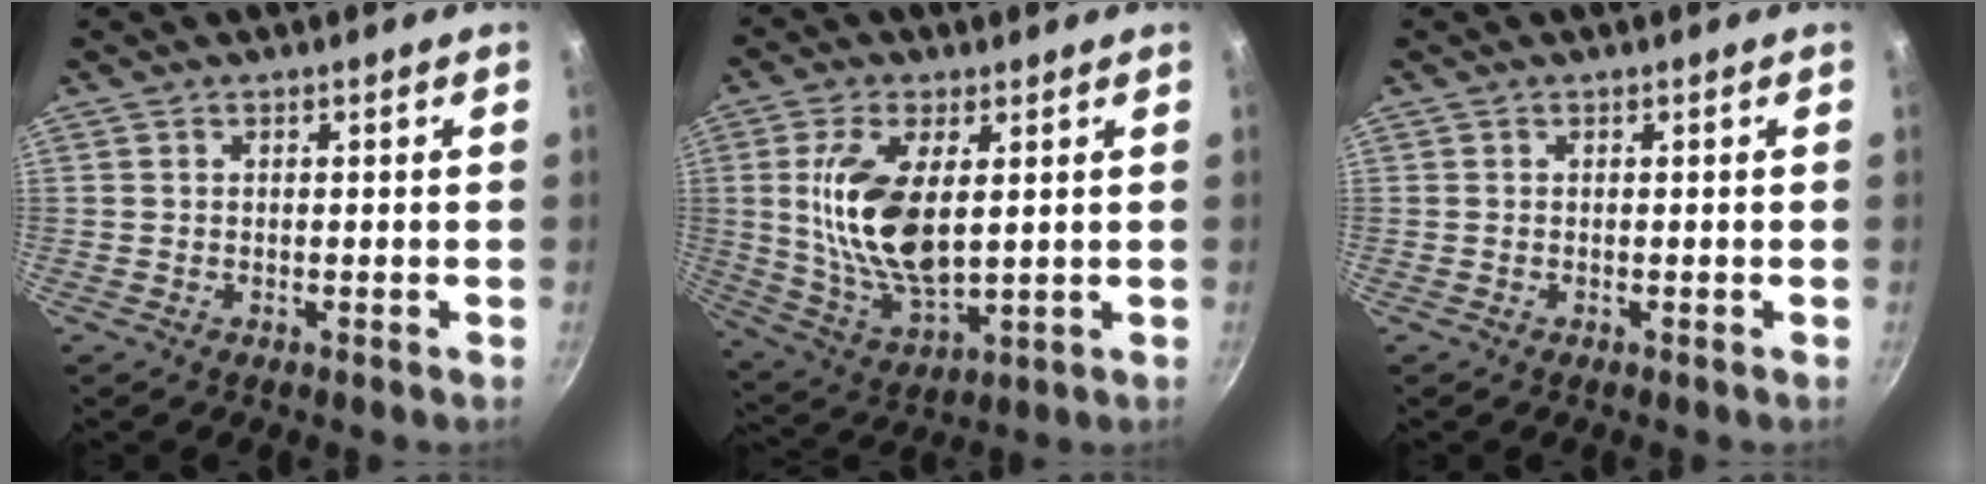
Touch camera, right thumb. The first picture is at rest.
{"total": 15.3, "force": [2.4, 7.3, 13.2], "torque": [-0.257, -0.019, 0.060]}
{"total": 0.0}